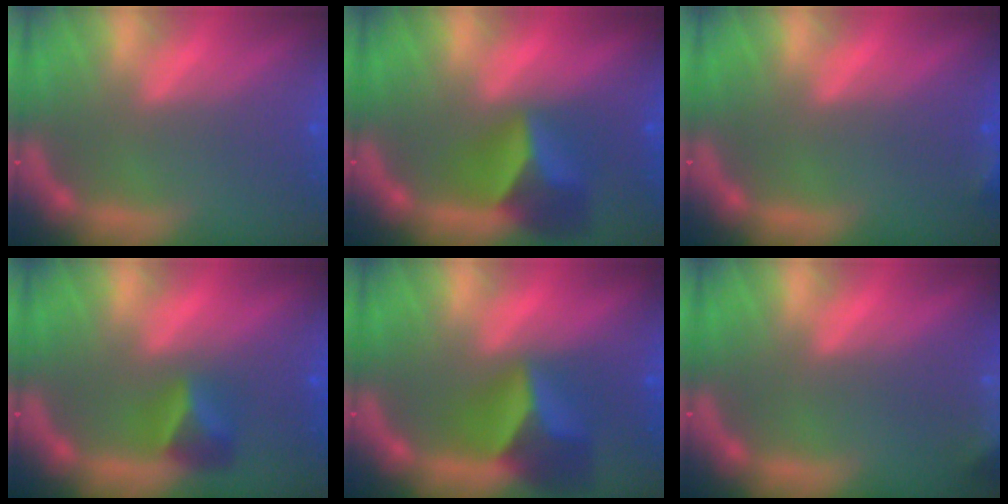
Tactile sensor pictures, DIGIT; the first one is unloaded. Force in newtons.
{"total": 5.4}
{"total": 1.4}
{"total": 2.9}
{"total": 6.0}
{"total": 8.5}